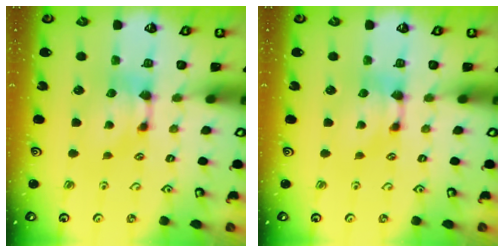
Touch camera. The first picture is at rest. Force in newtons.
{"total": 0.0}